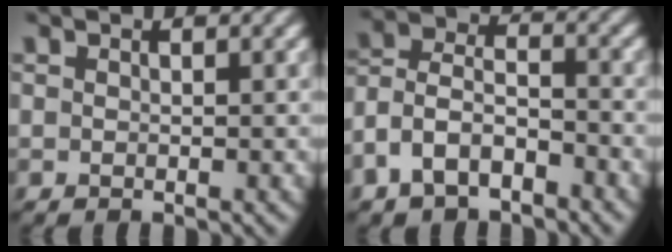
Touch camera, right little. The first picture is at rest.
{"total": 7.1, "force": [-2.6, 5.7, 3.5], "torque": [-0.085, -0.027, -0.043]}